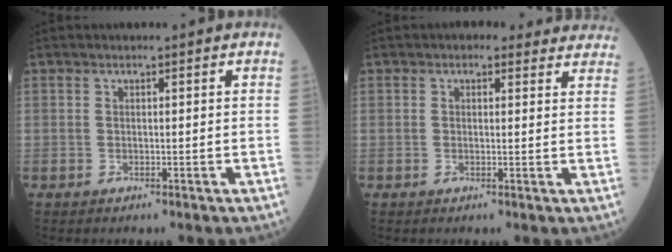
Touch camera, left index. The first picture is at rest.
{"total": 7.2, "force": [6.4, 2.9, 1.9], "torque": [0.000, 0.015, 0.053]}